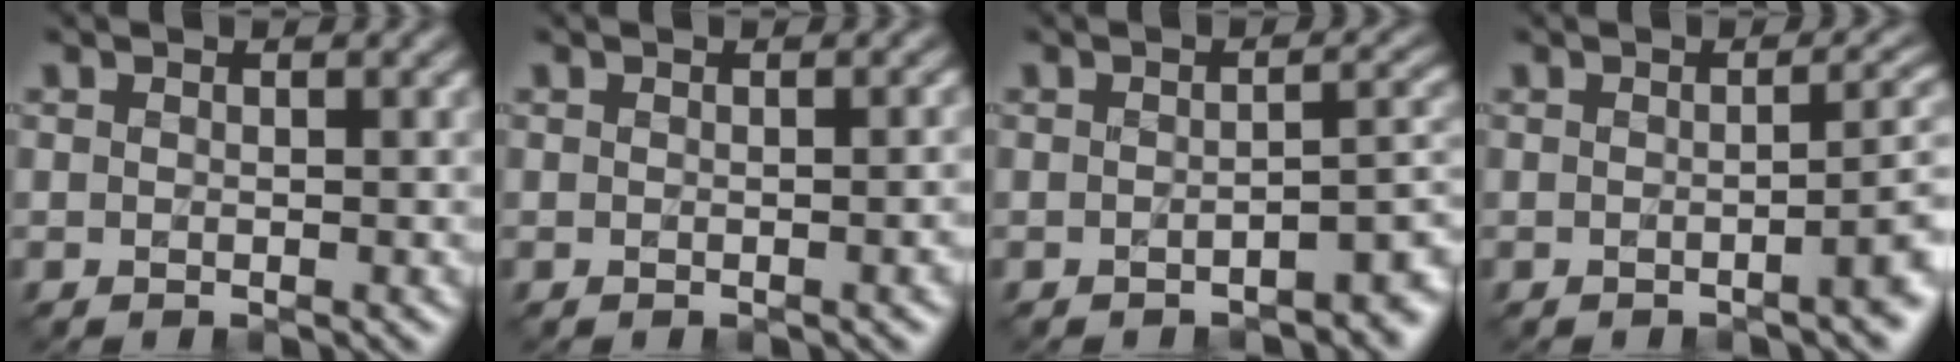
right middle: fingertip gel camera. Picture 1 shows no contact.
{"total": 1.9, "force": [-0.3, 0.8, 1.7], "torque": [-0.006, 0.002, 0.002]}
{"total": 3.3, "force": [-2.0, 1.0, 2.4], "torque": [-0.029, 0.000, -0.029]}
{"total": 3.7, "force": [-1.2, 1.1, 3.3], "torque": [-0.034, 0.002, -0.019]}